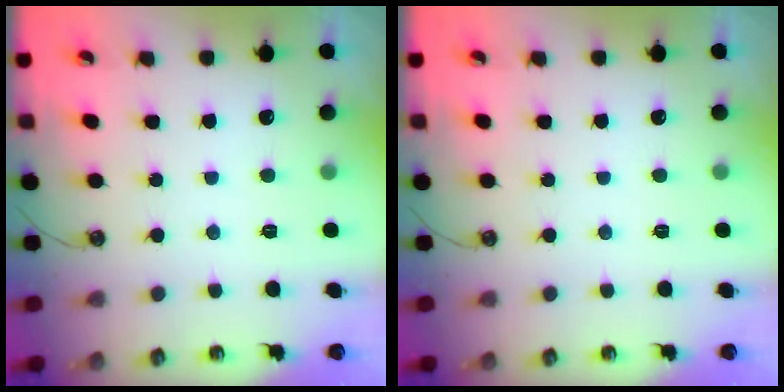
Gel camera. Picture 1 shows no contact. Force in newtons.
{"total": 0.0}